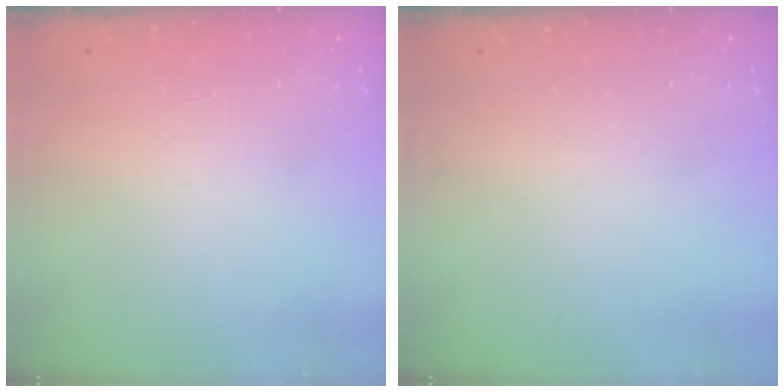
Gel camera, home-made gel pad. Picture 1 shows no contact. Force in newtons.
{"total": 0.0}